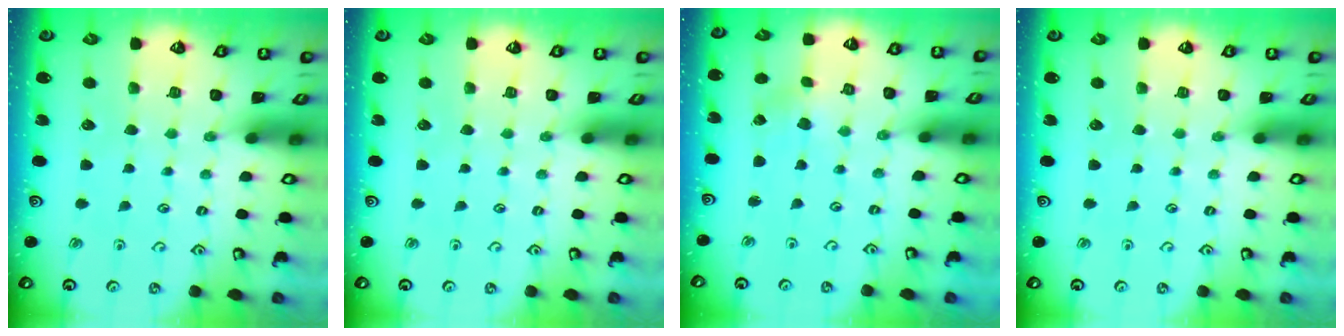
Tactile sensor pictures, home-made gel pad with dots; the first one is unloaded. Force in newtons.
{"total": 0.0}
{"total": 0.6, "press": 0.5, "slide": 0.1}
{"total": 0.0}